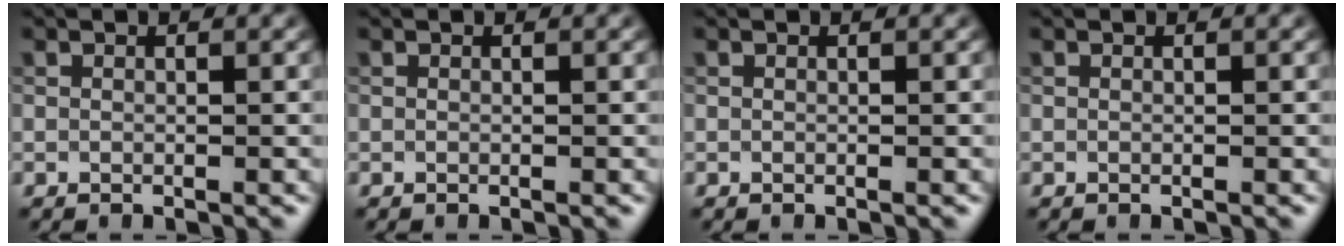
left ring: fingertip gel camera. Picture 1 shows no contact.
{"total": 0.0}
{"total": 0.0}
{"total": 0.0}